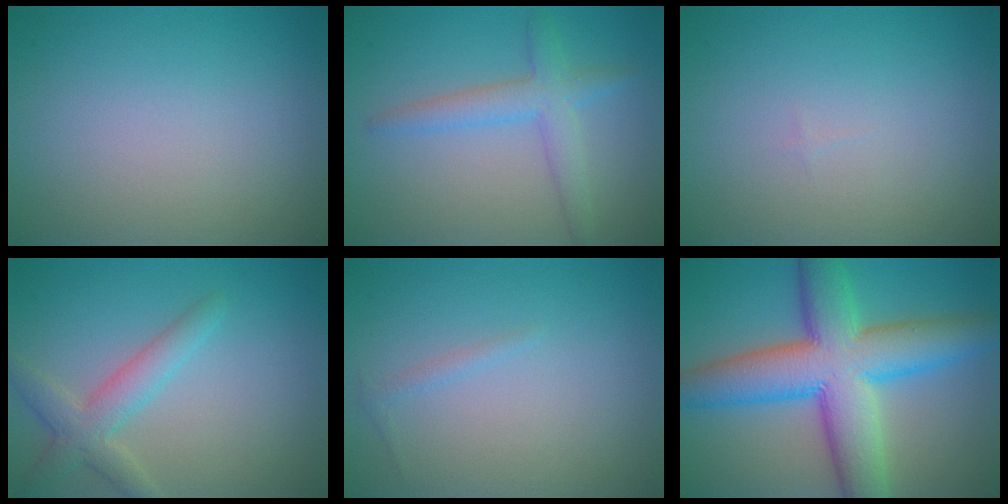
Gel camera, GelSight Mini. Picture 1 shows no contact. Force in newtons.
{"total": 2.6, "press": 2.6, "slide": 0.2}
{"total": 0.0}
{"total": 3.3, "press": 3.3, "slide": 0.2}
{"total": 0.6, "press": 0.6, "slide": 0.1}
{"total": 11.3, "press": 11.3, "slide": 0.1}